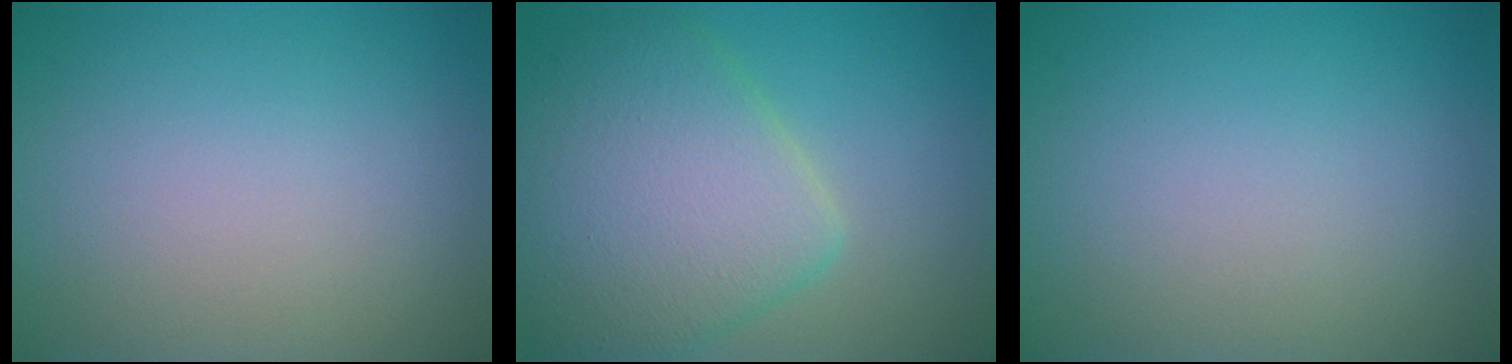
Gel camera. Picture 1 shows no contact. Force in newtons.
{"total": 7.7, "press": 7.7, "slide": 0.2}
{"total": 0.0}